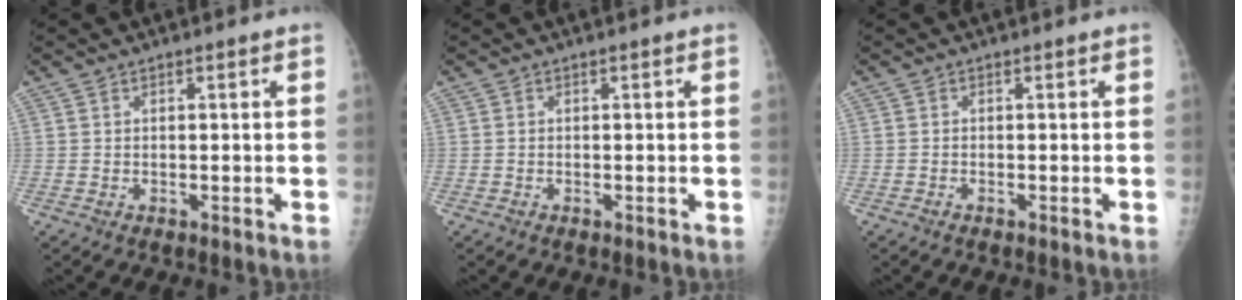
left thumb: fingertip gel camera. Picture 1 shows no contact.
{"total": 0.0}
{"total": 0.0}